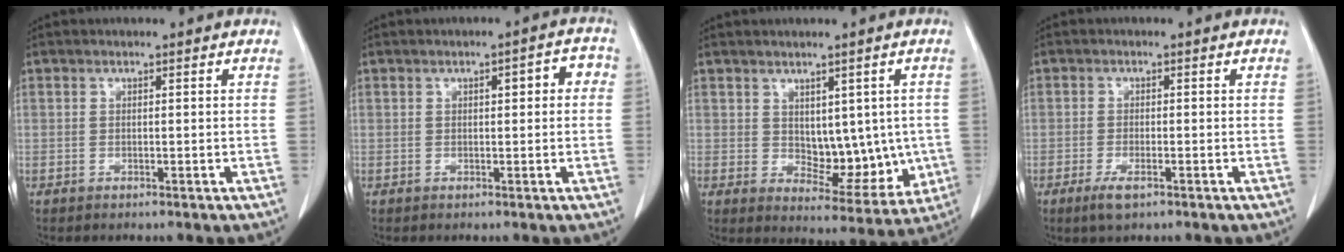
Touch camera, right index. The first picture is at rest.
{"total": 3.5, "force": [0.5, 1.2, 3.2], "torque": [-0.040, 0.020, 0.003]}
{"total": 9.0, "force": [0.4, 5.4, 7.1], "torque": [-0.076, 0.000, 0.026]}
{"total": 2.8, "force": [-1.6, 0.8, 2.2], "torque": [-0.043, -0.003, -0.026]}